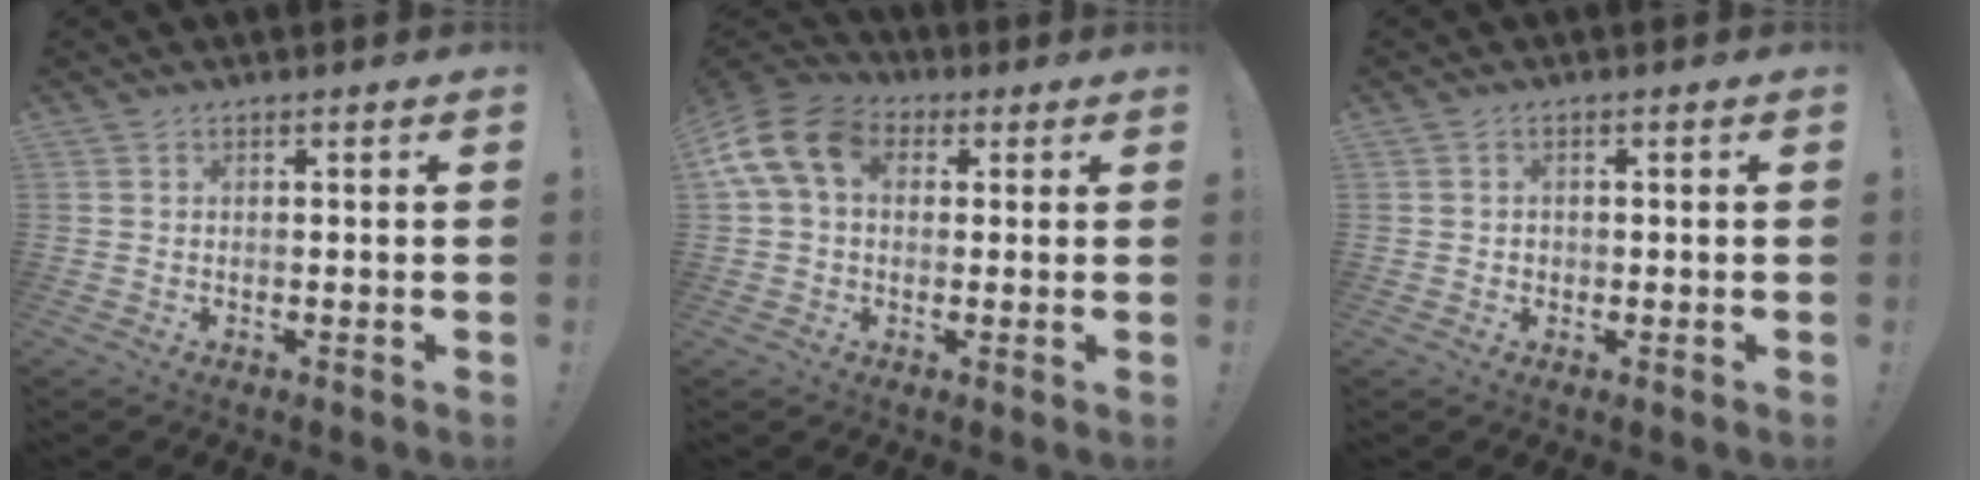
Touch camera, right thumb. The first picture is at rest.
{"total": 13.2, "force": [3.5, 9.1, 8.8], "torque": [-0.169, 0.003, 0.069]}
{"total": 1.4, "force": [-0.1, 1.3, 0.5], "torque": [-0.014, 0.005, -0.003]}